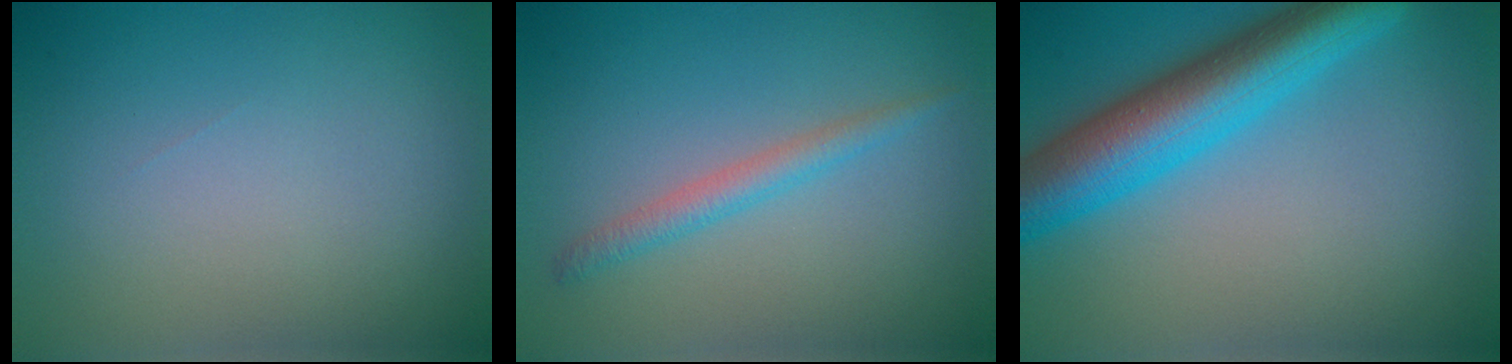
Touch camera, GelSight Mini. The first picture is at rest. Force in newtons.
{"total": 1.8, "press": 1.8, "slide": 0.1}
{"total": 8.4, "press": 8.4, "slide": 0.2}